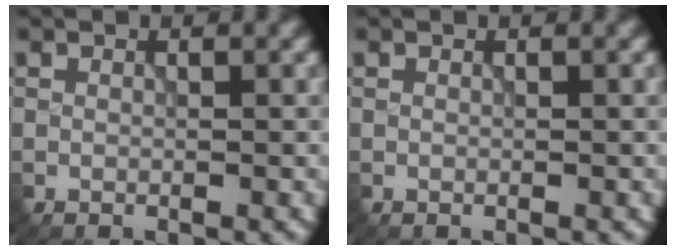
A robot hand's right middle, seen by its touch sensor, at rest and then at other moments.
{"total": 0.0}